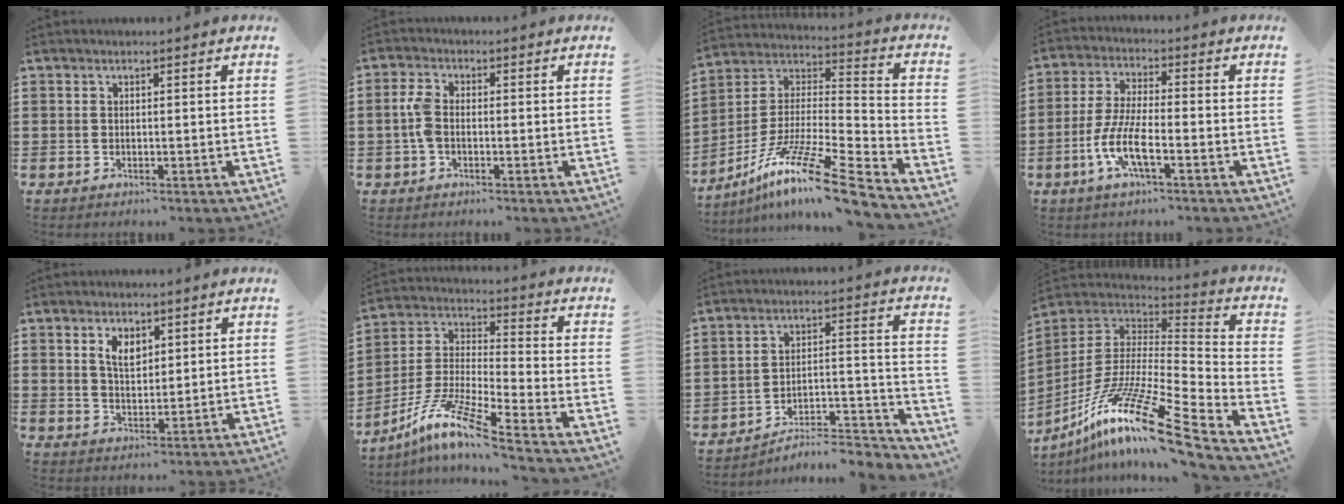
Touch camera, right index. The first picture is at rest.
{"total": 3.5, "force": [-0.5, 1.9, 2.9], "torque": [-0.076, -0.003, -0.016]}
{"total": 14.2, "force": [-10.7, 0.7, 9.3], "torque": [-0.164, 0.019, -0.204]}
{"total": 7.4, "force": [-3.5, 1.7, 6.3], "torque": [-0.152, -0.014, -0.072]}
{"total": 3.7, "force": [2.0, 2.1, 2.3], "torque": [-0.046, 0.005, 0.035]}
{"total": 10.4, "force": [-7.8, 0.1, 6.8], "torque": [-0.160, -0.017, -0.166]}
{"total": 5.8, "force": [-5.3, 1.1, 1.9], "torque": [-0.028, -0.003, -0.108]}
{"total": 17.0, "force": [-10.9, 1.8, 12.9], "torque": [-0.254, 0.014, -0.202]}